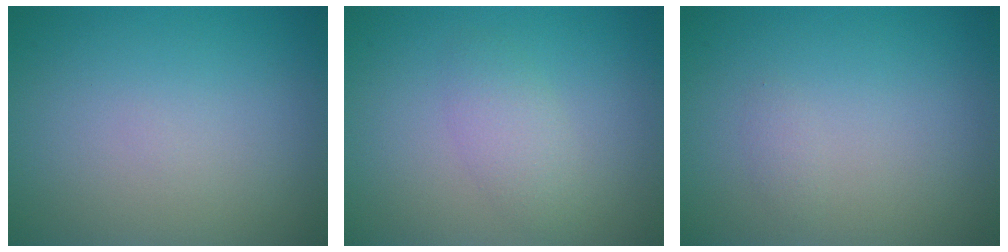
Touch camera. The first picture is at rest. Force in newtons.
{"total": 2.1, "press": 2.1, "slide": 0.1}
{"total": 0.6, "press": 0.6, "slide": 0.0}